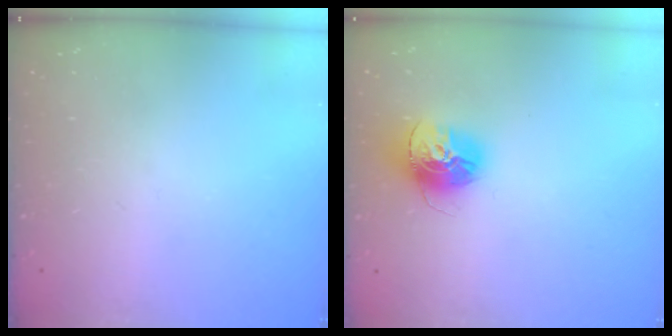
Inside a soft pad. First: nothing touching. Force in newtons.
{"total": 14.6, "press": 14.6, "slide": 1.5}